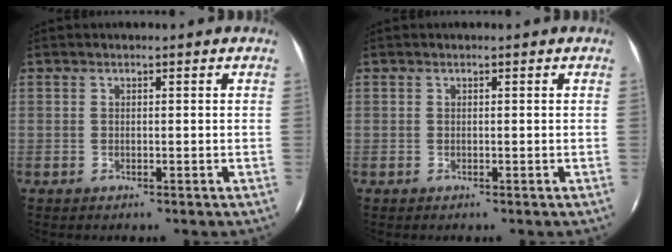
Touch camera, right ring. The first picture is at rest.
{"total": 0.0}